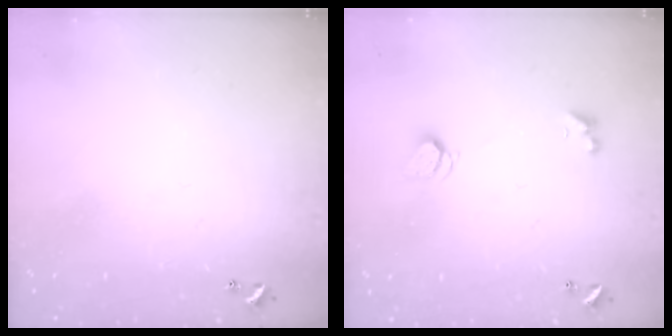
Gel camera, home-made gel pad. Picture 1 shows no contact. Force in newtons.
{"total": 1.7, "press": 1.7, "slide": 0.4}